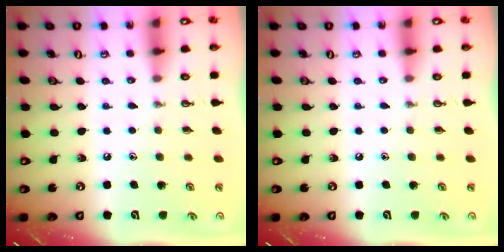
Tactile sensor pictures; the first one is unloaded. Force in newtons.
{"total": 0.0}